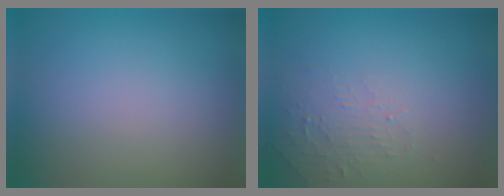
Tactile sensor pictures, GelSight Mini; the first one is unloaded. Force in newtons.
{"total": 2.0, "press": 1.9, "slide": 0.4}